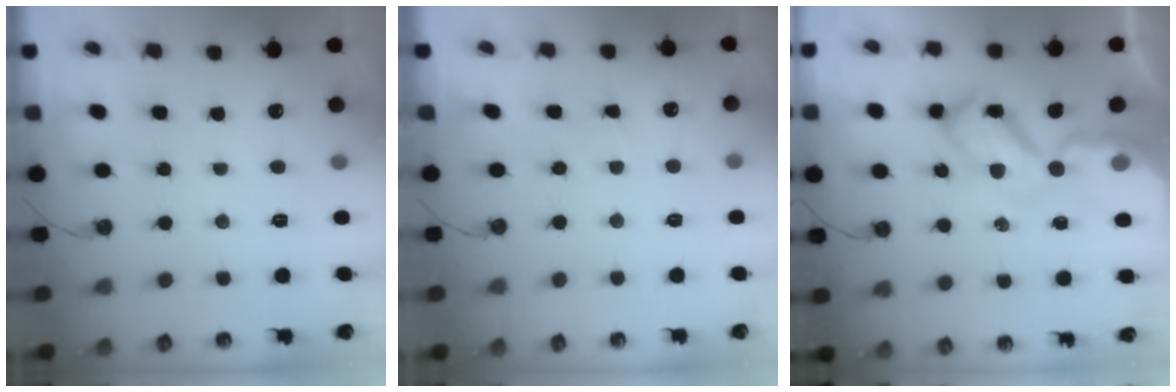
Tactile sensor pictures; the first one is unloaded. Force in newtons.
{"total": 1.9, "press": 1.9, "slide": 0.1}
{"total": 14.4, "press": 14.4, "slide": 1.3}